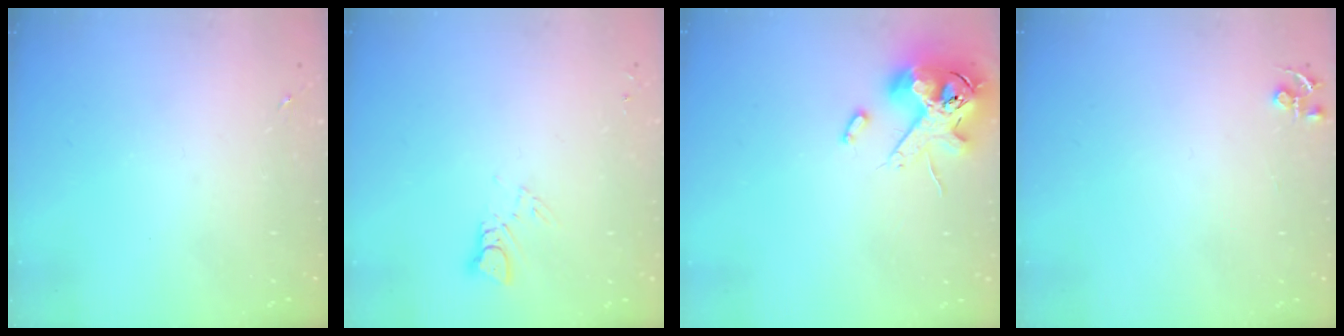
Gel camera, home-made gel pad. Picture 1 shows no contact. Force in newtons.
{"total": 3.2, "press": 3.2, "slide": 0.0}
{"total": 13.9, "press": 13.7, "slide": 2.4}
{"total": 4.5, "press": 4.4, "slide": 0.5}